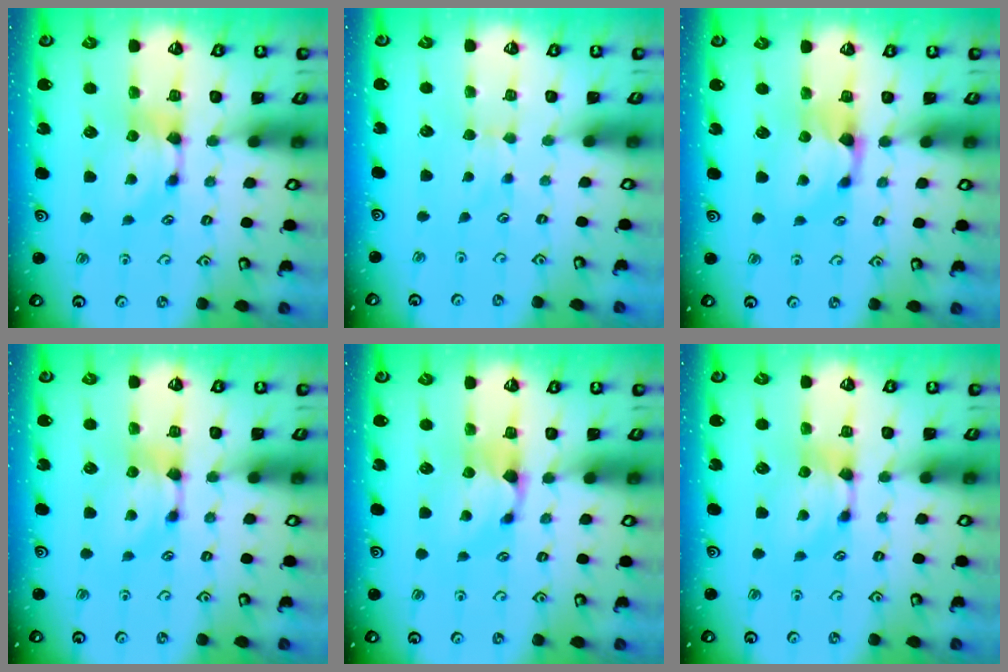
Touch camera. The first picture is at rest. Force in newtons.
{"total": 2.8, "press": 2.8, "slide": 0.3}
{"total": 0.9, "press": 0.4, "slide": 0.7}
{"total": 0.0}
{"total": 1.1, "press": 0.9, "slide": 0.7}
{"total": 0.0}